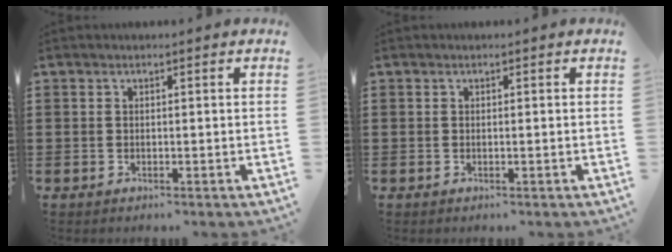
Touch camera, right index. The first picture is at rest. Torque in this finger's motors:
{"motor_torque": [0.05, 0.05, 0.00, 0.00]}